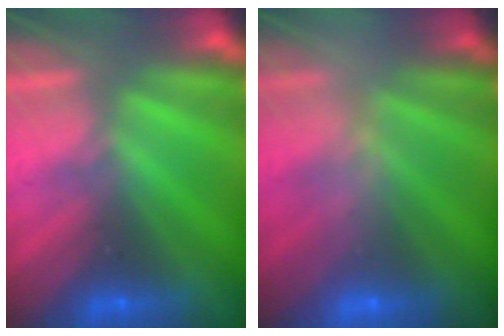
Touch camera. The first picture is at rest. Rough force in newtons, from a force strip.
{"total": 2.6}